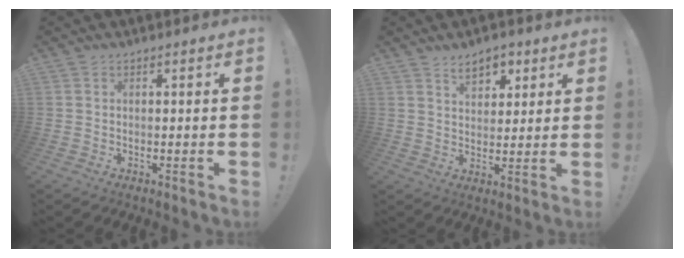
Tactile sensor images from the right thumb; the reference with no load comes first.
{"total": 7.1, "force": [4.5, 4.5, 3.3], "torque": [-0.037, -0.020, 0.080]}